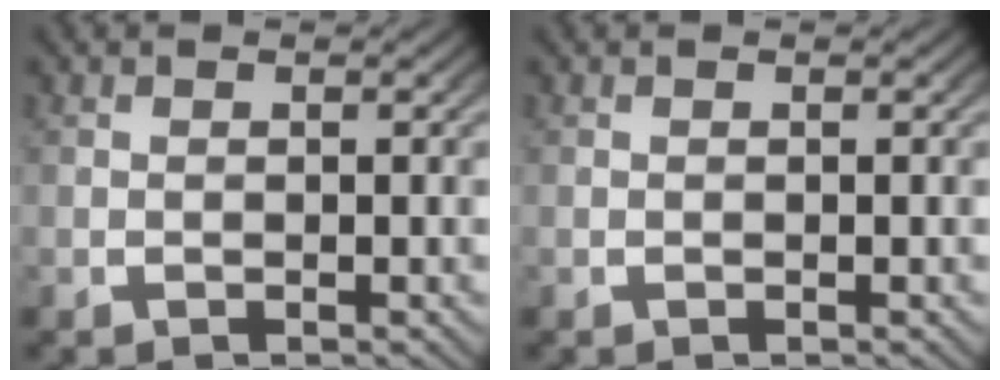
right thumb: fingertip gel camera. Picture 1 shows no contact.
{"total": 0.0}